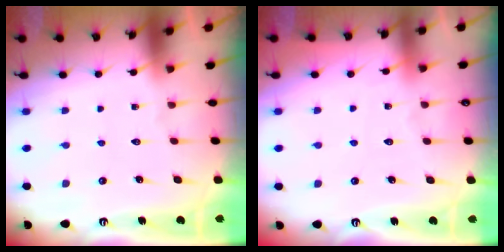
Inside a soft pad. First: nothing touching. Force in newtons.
{"total": 4.3, "press": 4.3, "slide": 0.7}